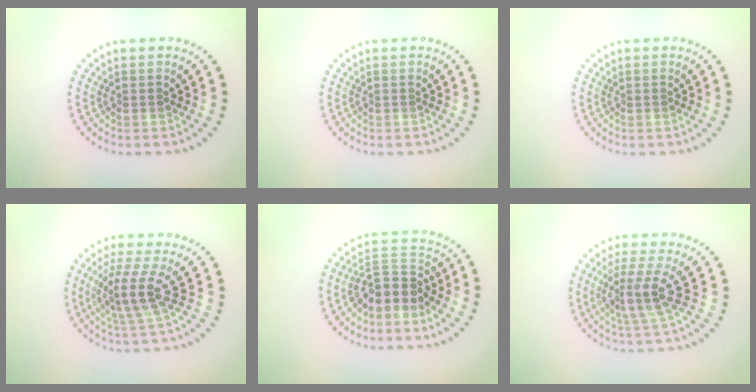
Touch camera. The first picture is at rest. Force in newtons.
{"total": 0.0}
{"total": 0.0}
{"total": 3.7, "press": 2.9, "slide": 2.2}
{"total": 3.9, "press": 3.3, "slide": 2.1}
{"total": 3.7, "press": 2.9, "slide": 2.3}